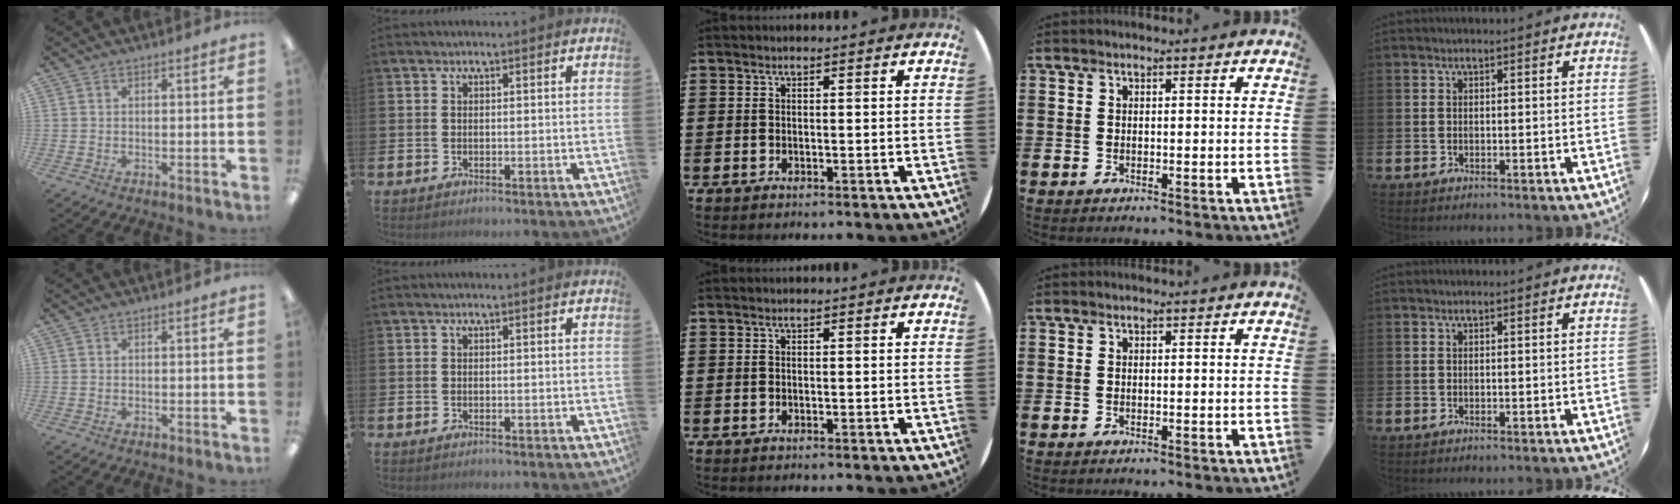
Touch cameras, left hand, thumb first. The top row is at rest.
{}